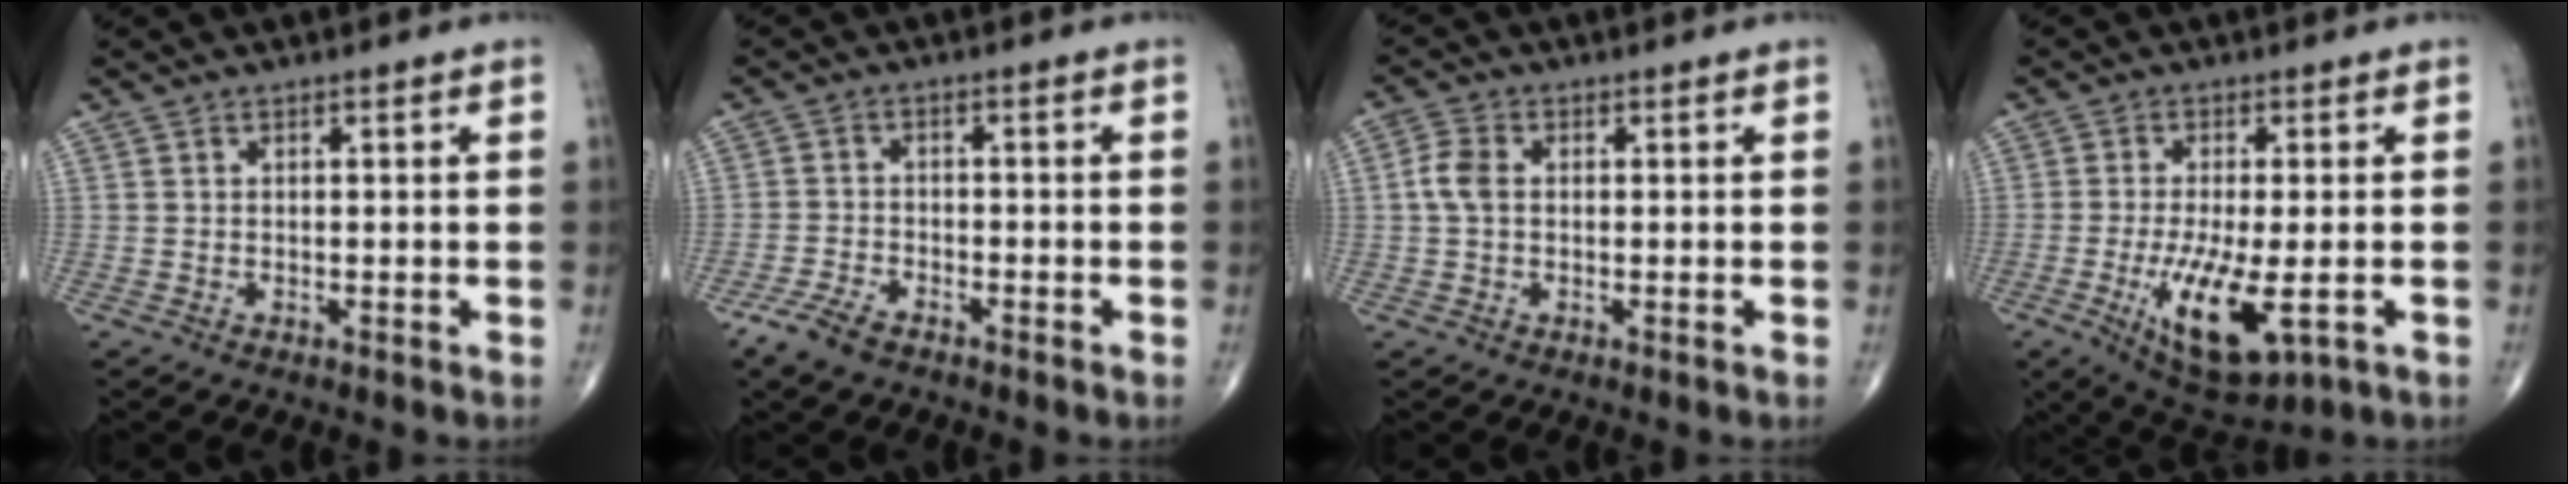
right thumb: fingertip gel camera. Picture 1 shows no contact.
{"total": 4.9, "force": [-3.6, 2.1, 2.6], "torque": [-0.058, 0.009, -0.066]}
{"total": 3.8, "force": [0.2, 2.6, 2.8], "torque": [-0.065, 0.011, -0.001]}
{"total": 12.0, "force": [-3.3, 4.1, 10.8], "torque": [-0.190, -0.019, -0.042]}